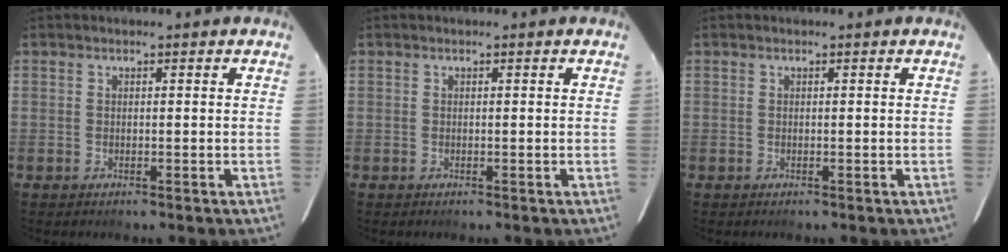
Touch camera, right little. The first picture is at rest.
{"total": 0.0}
{"total": 0.0}